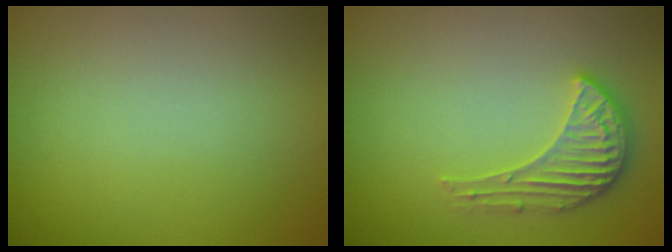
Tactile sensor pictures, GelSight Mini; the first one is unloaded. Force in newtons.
{"total": 3.4, "press": 3.2, "slide": 1.3}